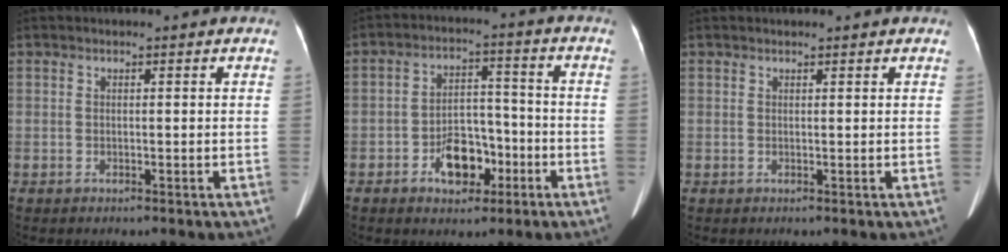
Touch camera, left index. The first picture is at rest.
{"total": 7.7, "force": [-3.7, 4.6, 5.0], "torque": [-0.088, 0.022, -0.056]}
{"total": 1.1, "force": [1.0, 0.1, 0.5], "torque": [-0.007, 0.016, 0.016]}